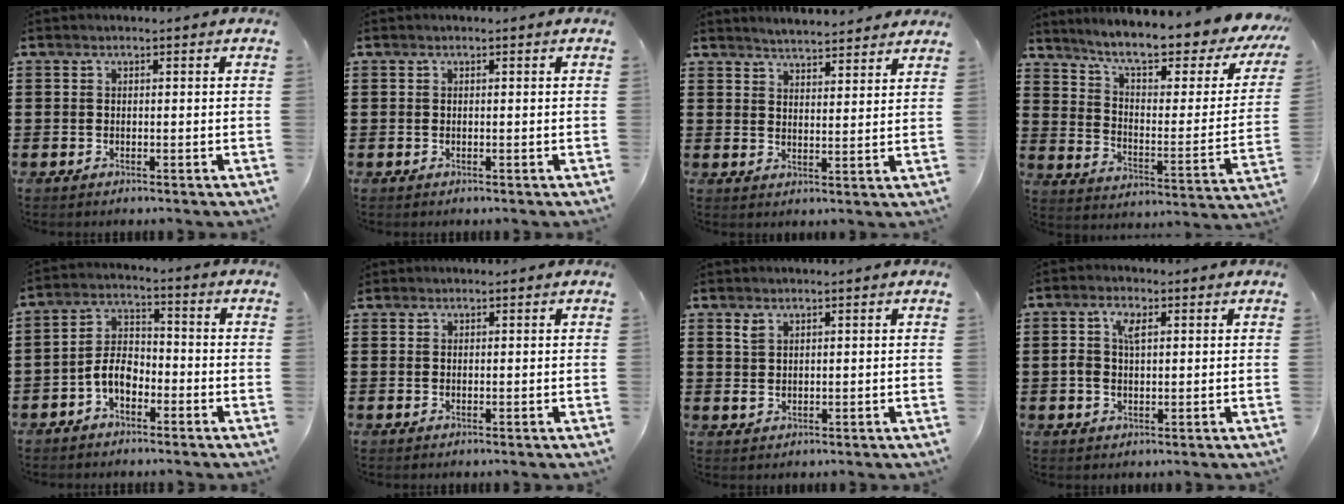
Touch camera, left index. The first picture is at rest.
{"total": 0.0}
{"total": 3.6, "force": [3.5, -0.1, 0.0], "torque": [-0.011, -0.014, 0.064]}
{"total": 8.8, "force": [7.0, 0.6, 5.2], "torque": [-0.112, -0.054, 0.110]}
{"total": 4.9, "force": [-2.7, 2.8, 3.0], "torque": [-0.073, 0.007, -0.059]}
{"total": 0.6, "force": [0.5, 0.3, 0.0], "torque": [-0.002, 0.003, 0.010]}
{"total": 1.5, "force": [0.9, 0.7, 0.9], "torque": [-0.021, 0.002, 0.017]}
{"total": 3.6, "force": [0.9, 1.8, 3.0], "torque": [-0.064, 0.012, 0.014]}